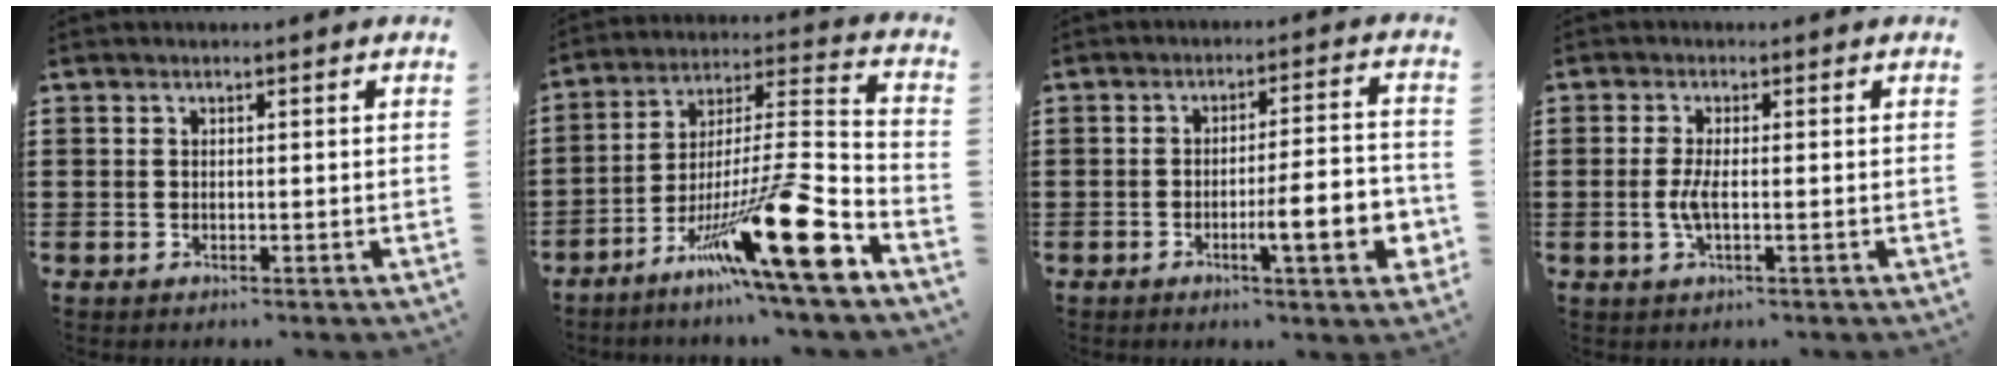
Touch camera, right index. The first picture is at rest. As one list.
[{"total": 19.3, "force": [-11.5, 1.6, 15.5], "torque": [-0.257, 0.014, -0.193]}, {"total": 9.4, "force": [-3.2, 1.8, 8.6], "torque": [-0.129, -0.005, -0.053]}, {"total": 3.0, "force": [-0.6, 0.6, 2.9], "torque": [-0.074, -0.009, -0.018]}]